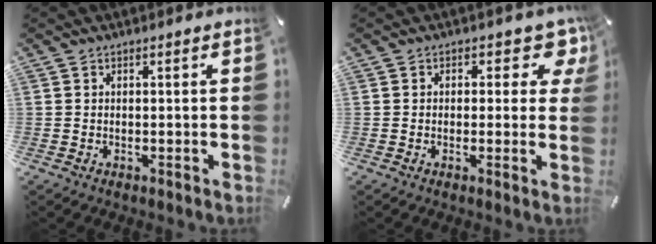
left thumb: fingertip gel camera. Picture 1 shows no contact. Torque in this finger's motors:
{"motor_torque": [0.09, -0.35, 0.19, 0.15, -0.01]}